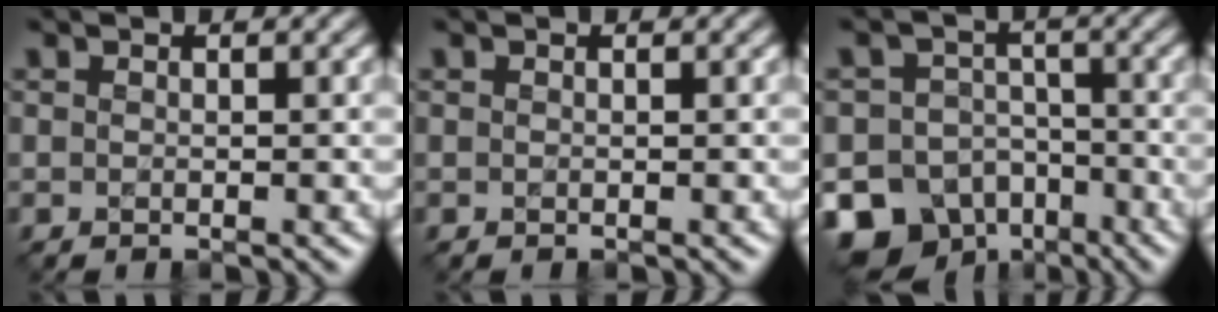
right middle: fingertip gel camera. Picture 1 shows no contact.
{"total": 0.0}
{"total": 11.3, "force": [-7.2, 8.1, 3.1], "torque": [-0.049, -0.020, -0.125]}